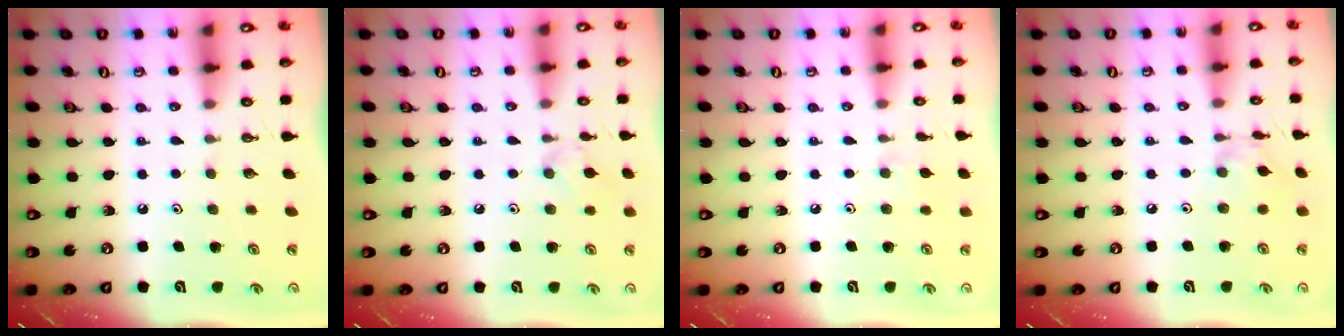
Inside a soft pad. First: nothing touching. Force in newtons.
{"total": 6.0, "press": 5.9, "slide": 1.0}
{"total": 6.1, "press": 6.0, "slide": 0.9}
{"total": 2.4, "press": 2.4, "slide": 0.2}